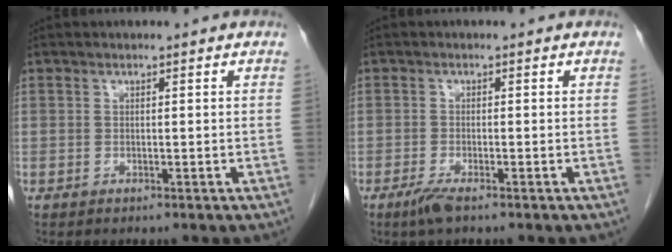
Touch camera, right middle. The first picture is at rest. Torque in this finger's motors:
{"motor_torque": [0.34, -0.17, 0.05, 0.03]}